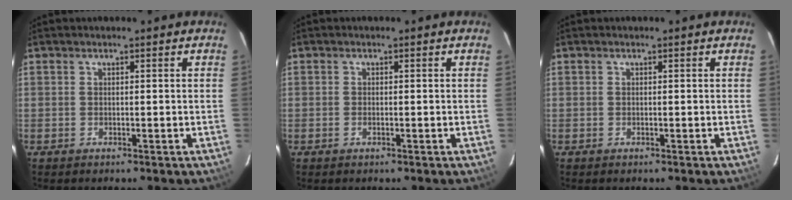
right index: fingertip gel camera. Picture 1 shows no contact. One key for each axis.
{"total": 0.6, "fx": -0.3, "fy": 0.3, "fz": 0.5, "tx": -0.010, "ty": 0.001, "tz": -0.005}
{"total": 0.0}